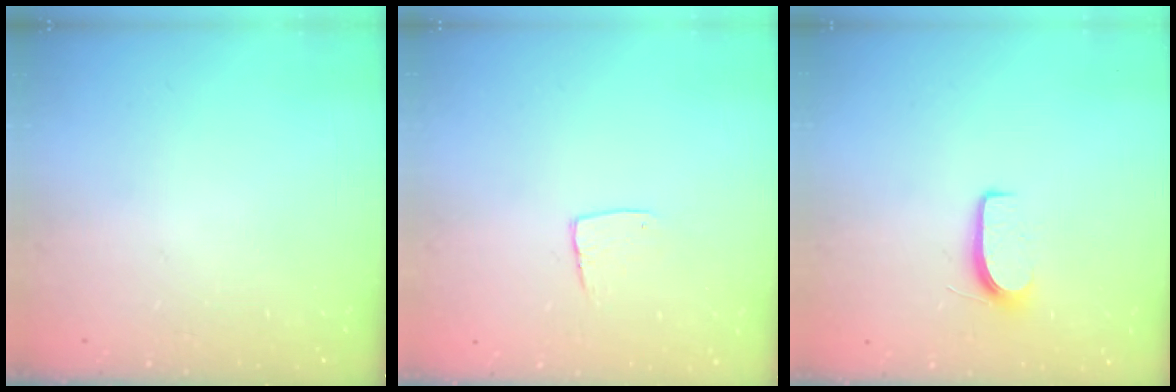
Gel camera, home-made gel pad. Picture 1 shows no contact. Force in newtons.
{"total": 5.9, "press": 5.9, "slide": 0.4}
{"total": 6.1, "press": 6.1, "slide": 0.6}